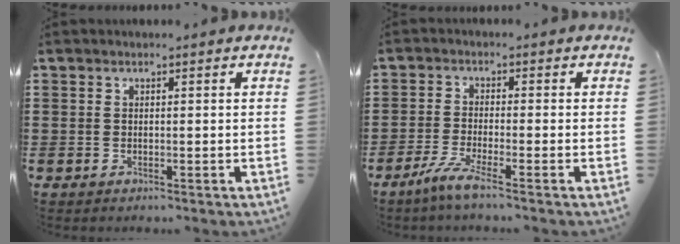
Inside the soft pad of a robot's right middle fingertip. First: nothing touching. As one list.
[{"total": 4.3, "force": [-3.0, 0.0, 3.1], "torque": [-0.071, -0.013, -0.059]}]